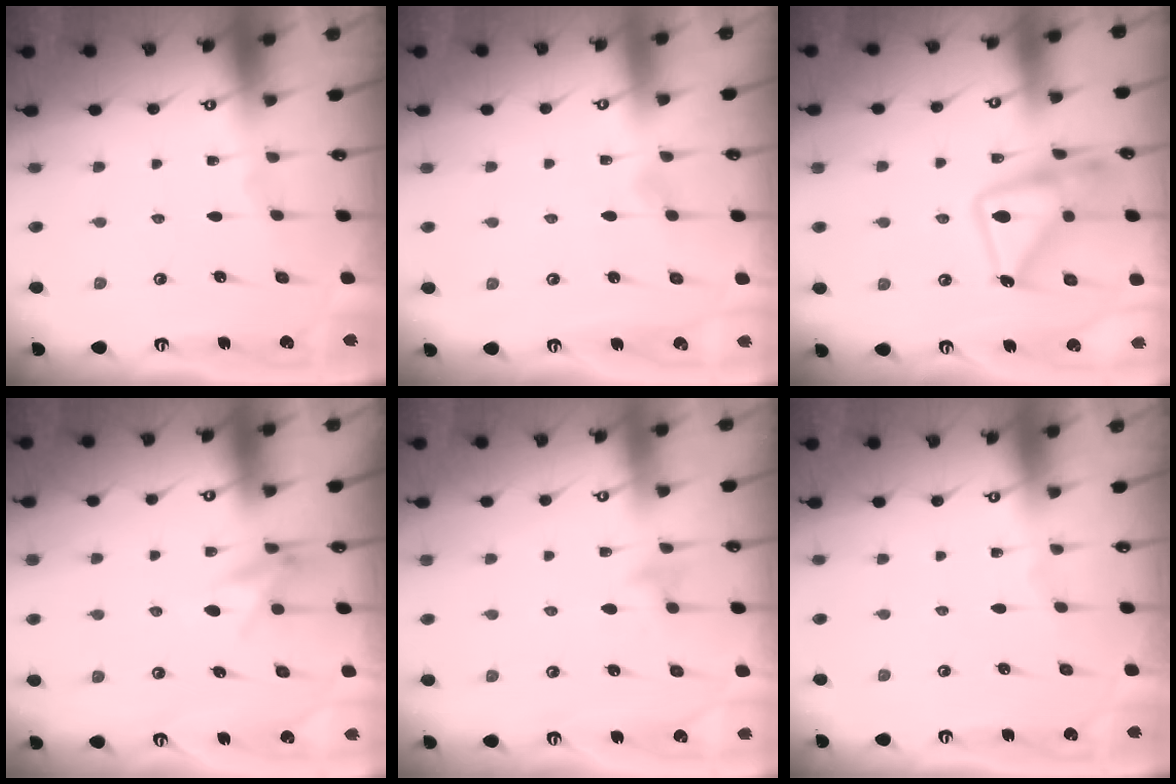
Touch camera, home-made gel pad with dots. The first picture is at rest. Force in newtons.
{"total": 4.6, "press": 4.6, "slide": 0.2}
{"total": 17.7, "press": 17.6, "slide": 1.3}
{"total": 6.9, "press": 6.7, "slide": 1.4}
{"total": 5.4, "press": 5.4, "slide": 0.7}
{"total": 0.0}